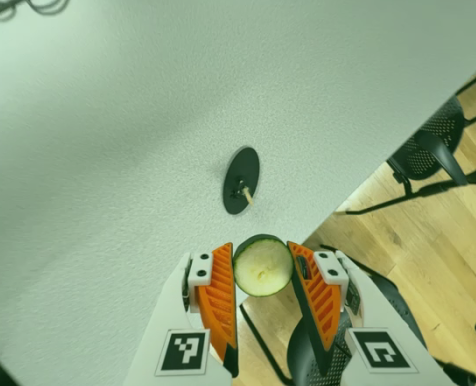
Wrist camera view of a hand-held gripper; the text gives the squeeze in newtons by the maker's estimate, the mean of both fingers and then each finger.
{"total": 8.2, "left": 8.1, "right": 8.3}